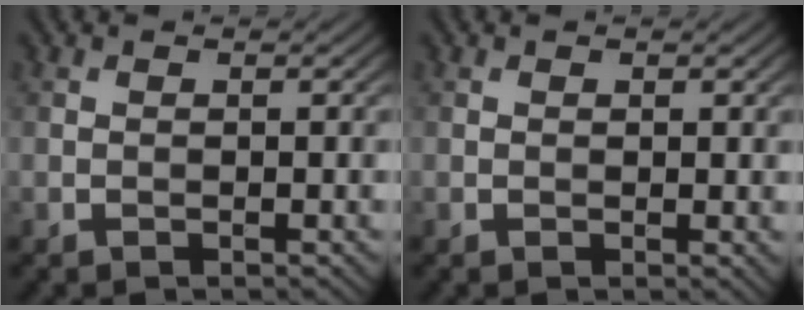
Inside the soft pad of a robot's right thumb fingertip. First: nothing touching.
{"total": 0.7, "force": [0.2, 0.4, 0.5], "torque": [-0.003, -0.003, 0.004]}